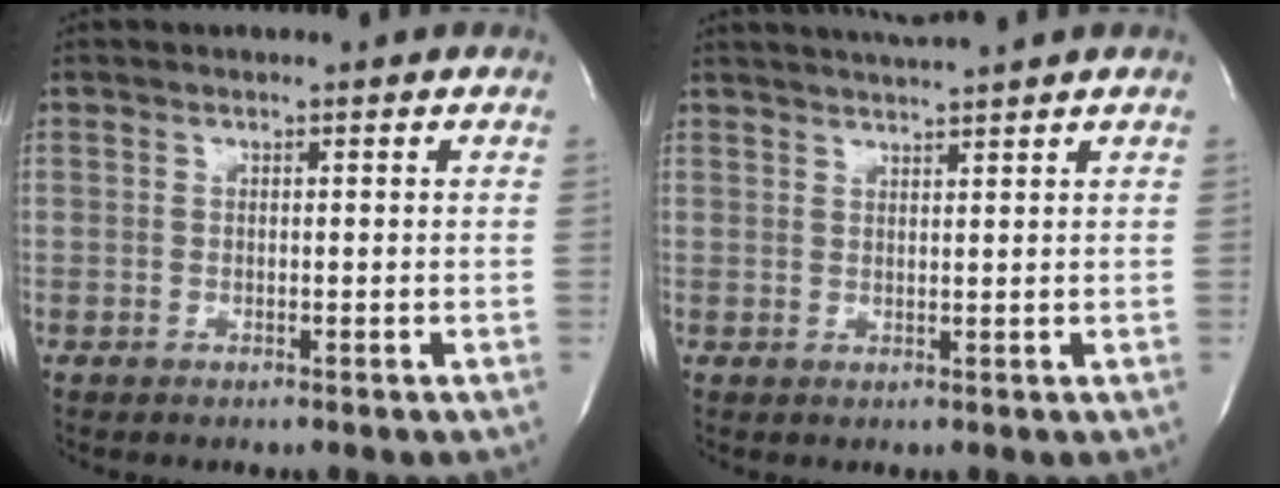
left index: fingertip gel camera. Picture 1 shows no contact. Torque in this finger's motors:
{"motor_torque": [0.03, -0.19, 0.14, 0.05]}